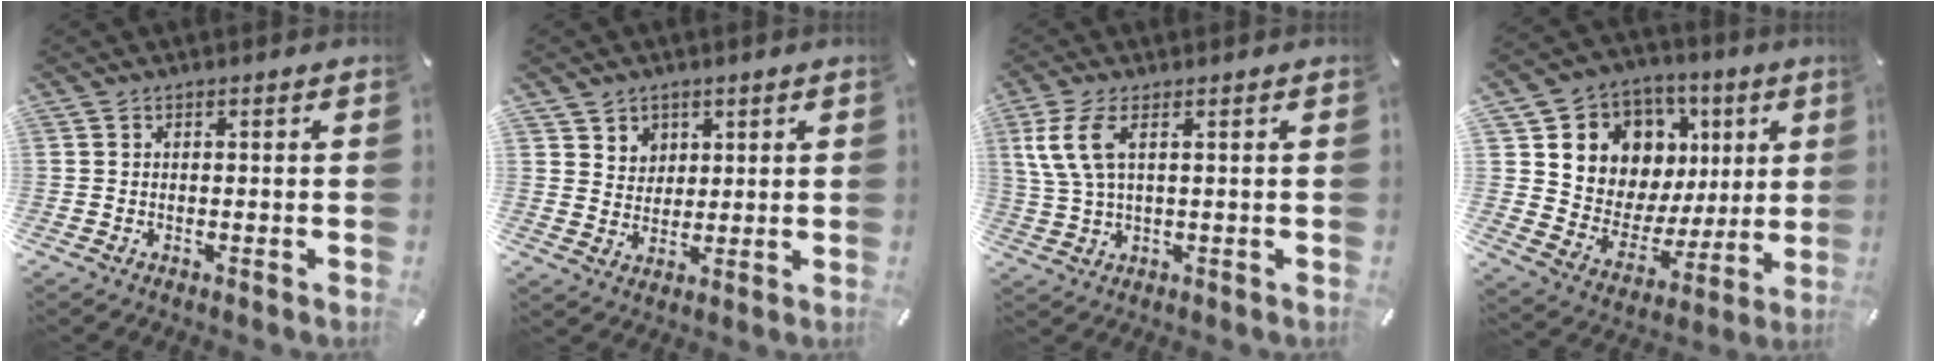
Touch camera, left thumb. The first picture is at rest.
{"total": 5.4, "force": [3.0, 4.5, -0.3], "torque": [-0.003, -0.018, 0.054]}
{"total": 7.3, "force": [2.6, 3.1, 6.1], "torque": [-0.144, -0.004, 0.045]}
{"total": 10.7, "force": [4.1, 9.7, 1.6], "torque": [-0.033, -0.049, 0.091]}